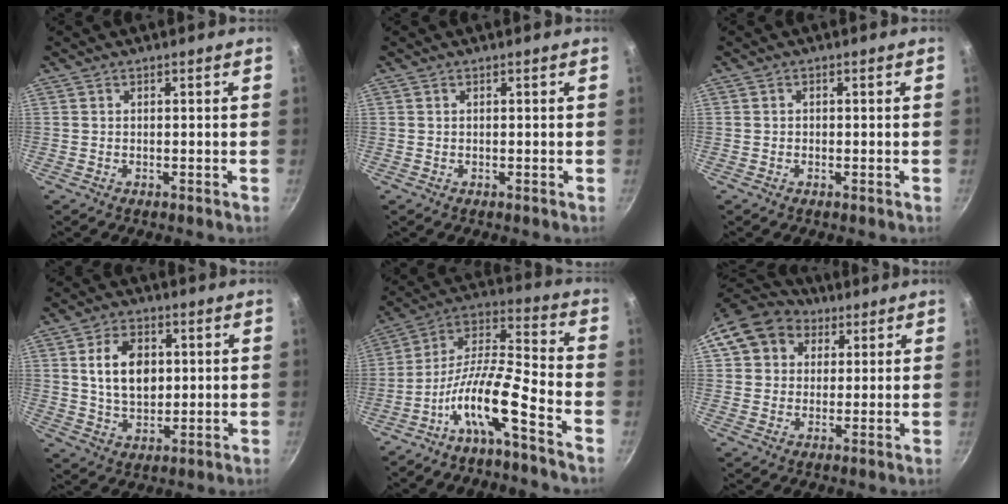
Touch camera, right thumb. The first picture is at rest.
{"total": 0.0}
{"total": 0.6, "force": [0.0, 0.6, 0.2], "torque": [0.000, 0.003, 0.001]}
{"total": 10.6, "force": [2.2, 7.3, 7.4], "torque": [-0.105, -0.009, 0.040]}
{"total": 12.6, "force": [-7.4, 2.1, 10.0], "torque": [-0.191, 0.074, -0.150]}
{"total": 13.0, "force": [5.0, 10.7, 5.4], "torque": [-0.087, 0.023, 0.074]}